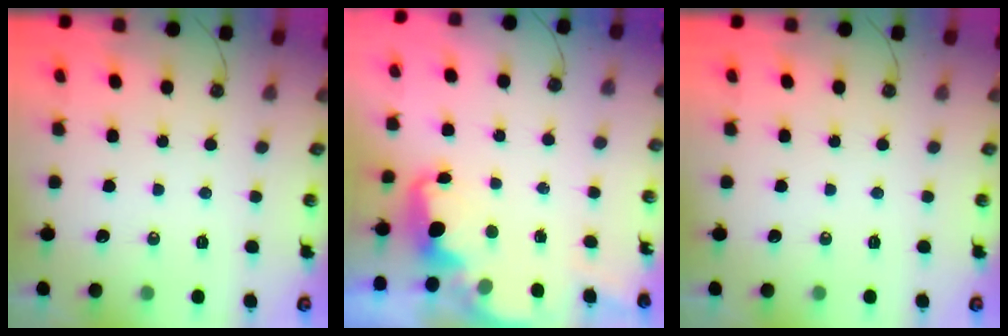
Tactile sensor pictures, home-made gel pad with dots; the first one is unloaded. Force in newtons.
{"total": 2.1, "press": 2.0, "slide": 0.6}
{"total": 0.0}